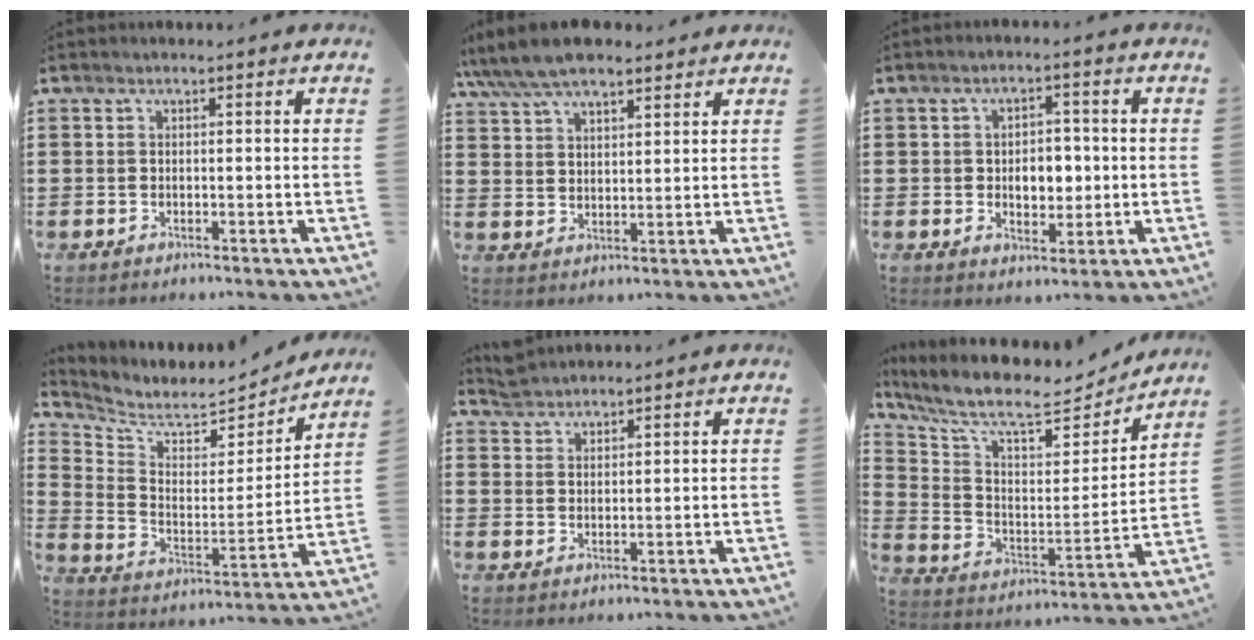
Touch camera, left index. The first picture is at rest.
{"total": 7.4, "force": [6.4, 2.3, 3.0], "torque": [-0.079, -0.008, 0.119]}
{"total": 4.9, "force": [-0.1, 3.2, 3.7], "torque": [-0.062, 0.005, -0.011]}
{"total": 6.1, "force": [5.7, 1.7, 1.3], "torque": [-0.061, -0.049, 0.096]}
{"total": 2.7, "force": [2.7, 0.4, -0.1], "torque": [-0.005, -0.001, 0.054]}
{"total": 10.1, "force": [8.2, 2.5, 5.4], "torque": [-0.141, -0.046, 0.140]}